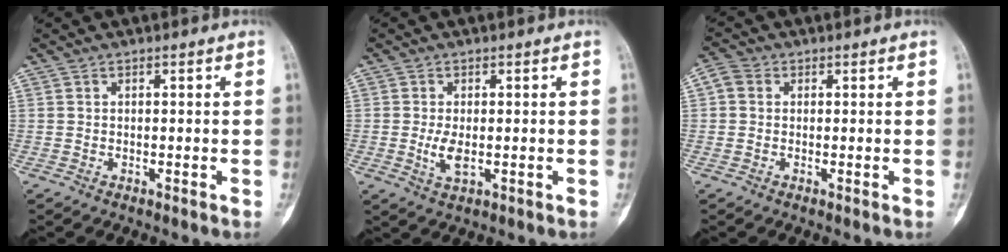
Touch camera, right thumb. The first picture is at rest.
{"total": 3.5, "force": [-0.3, 1.7, 3.1], "torque": [-0.063, -0.007, -0.002]}
{"total": 2.8, "force": [0.5, 2.5, 1.1], "torque": [-0.014, 0.008, 0.007]}